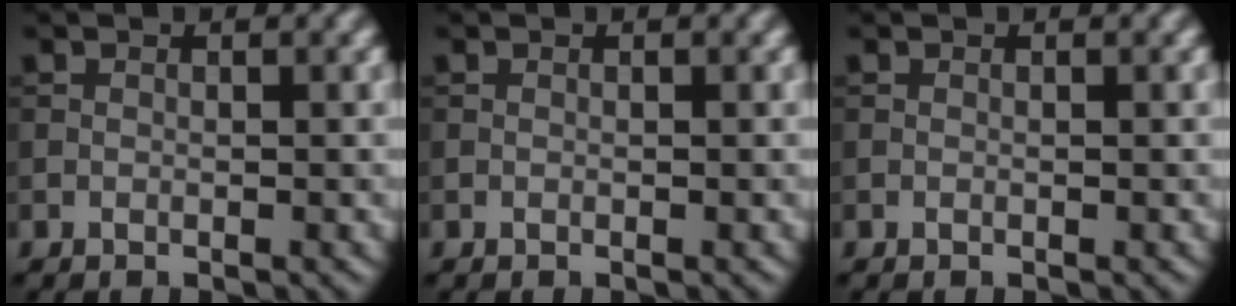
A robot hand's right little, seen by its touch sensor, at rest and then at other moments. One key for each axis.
{"total": 0.0}
{"total": 0.0}